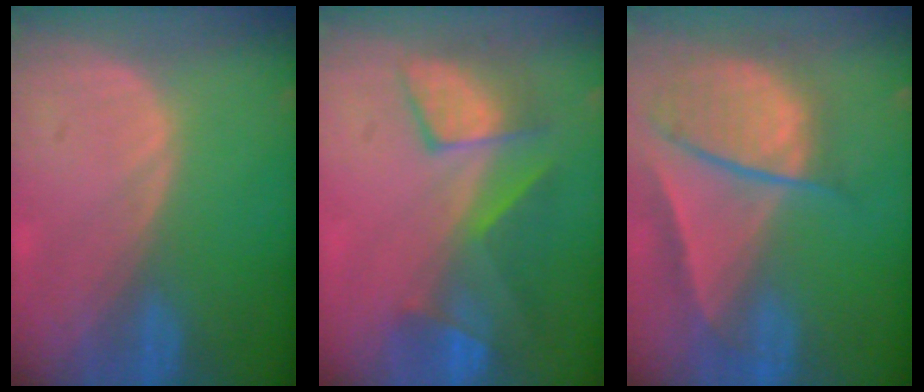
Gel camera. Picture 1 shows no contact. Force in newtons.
{"total": 8.0, "press": 7.8, "slide": 1.8}
{"total": 9.6, "press": 8.1, "slide": 5.1}